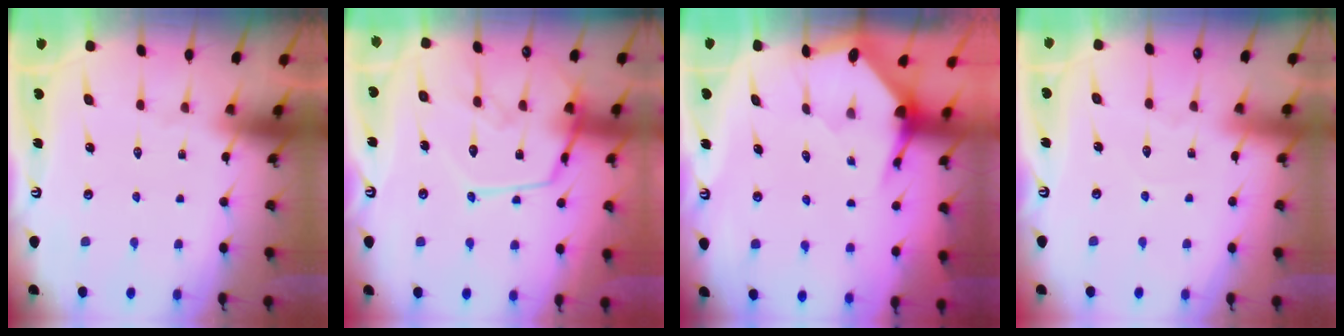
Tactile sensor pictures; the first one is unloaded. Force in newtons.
{"total": 15.3, "press": 15.2, "slide": 1.3}
{"total": 3.4, "press": 3.4, "slide": 0.5}
{"total": 2.9, "press": 2.9, "slide": 0.2}